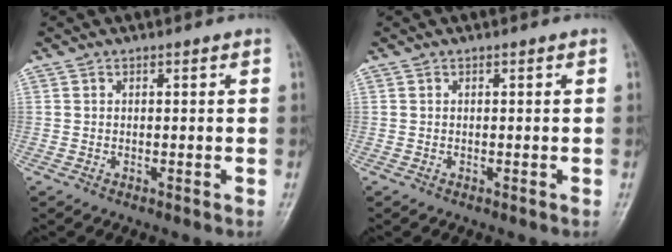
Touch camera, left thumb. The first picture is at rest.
{"total": 0.0}